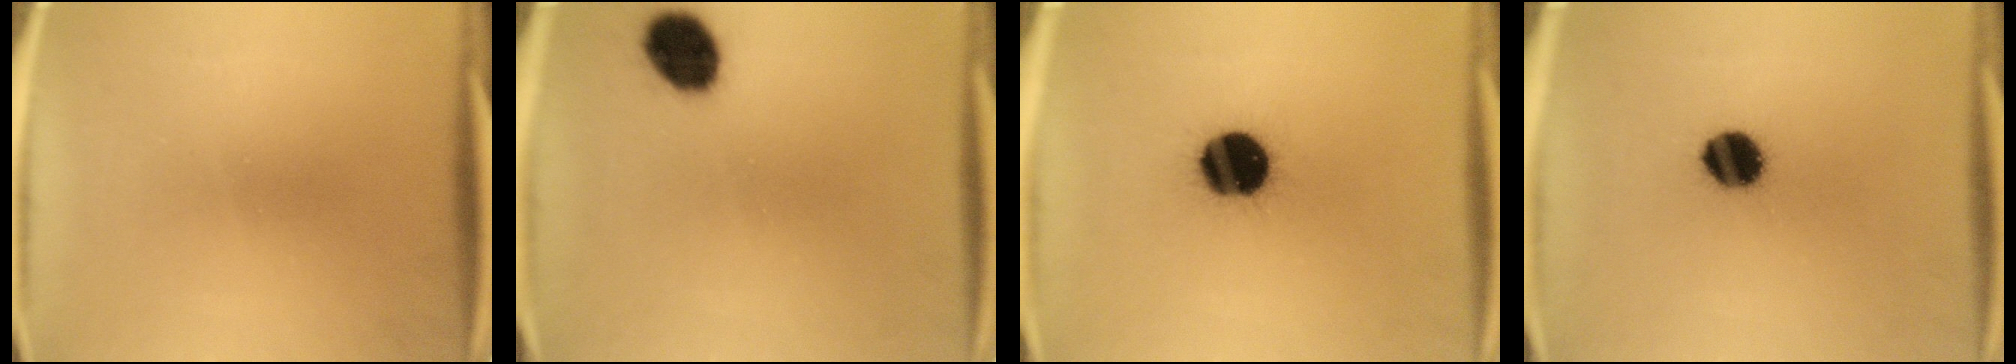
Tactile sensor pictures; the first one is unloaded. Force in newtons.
{"total": 9.4}
{"total": 16.0}
{"total": 8.6}